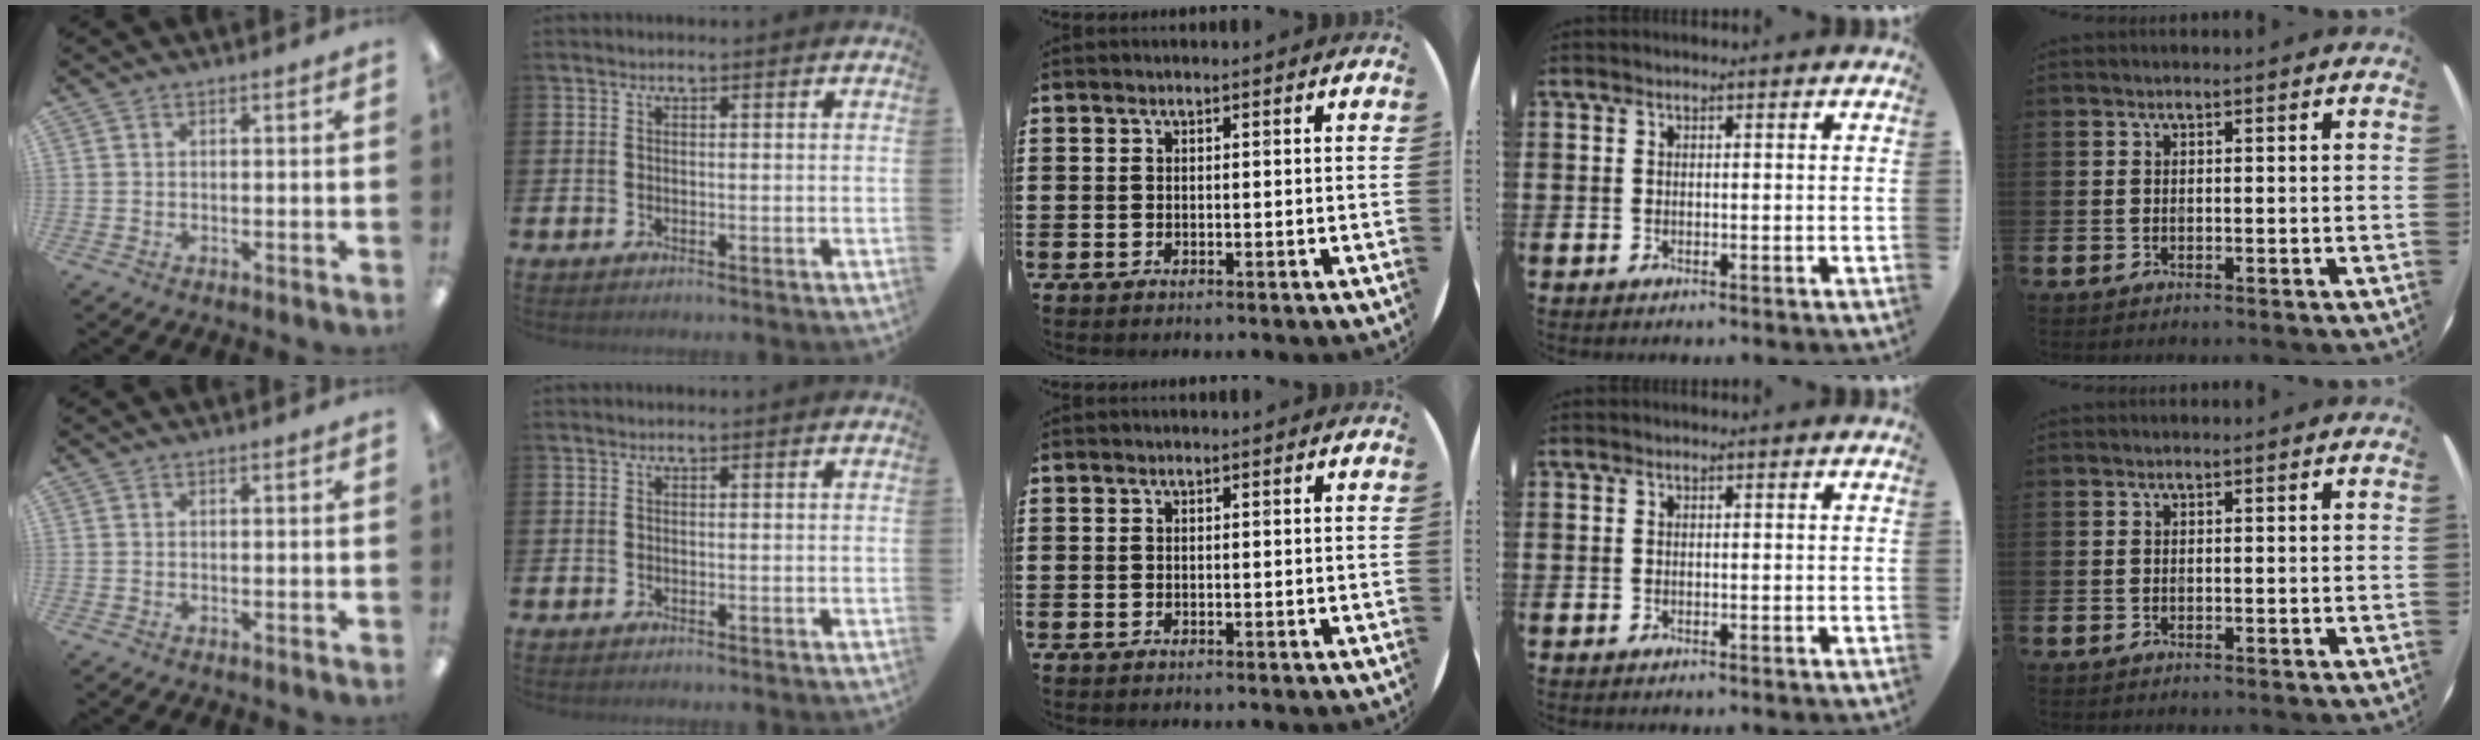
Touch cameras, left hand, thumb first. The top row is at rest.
{}